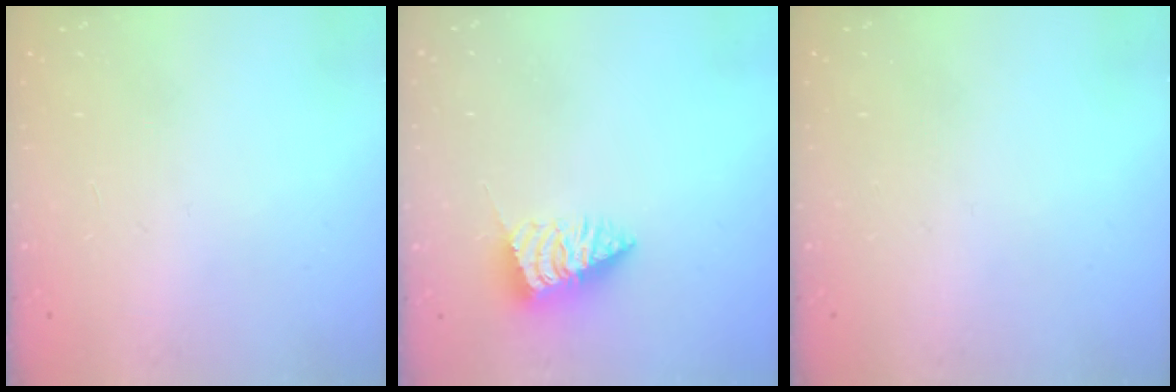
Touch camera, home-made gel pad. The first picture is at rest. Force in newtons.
{"total": 2.6, "press": 2.6, "slide": 0.1}
{"total": 0.0}